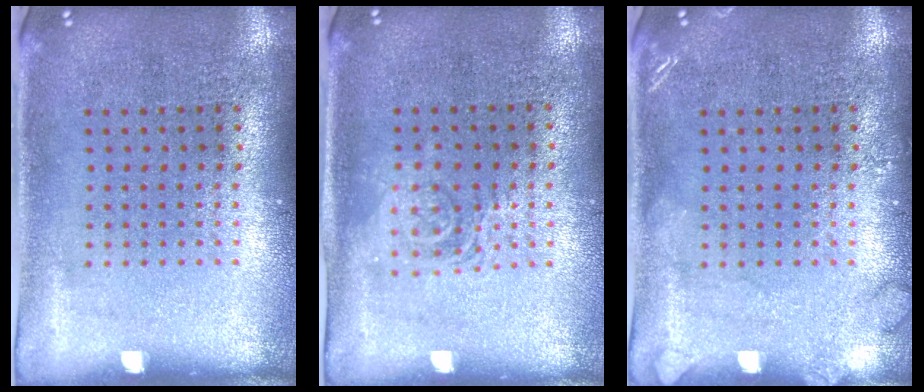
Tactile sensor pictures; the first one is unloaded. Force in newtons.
{"total": 1.3, "press": 1.2, "slide": 0.5}
{"total": 1.5, "press": 1.5, "slide": 0.2}